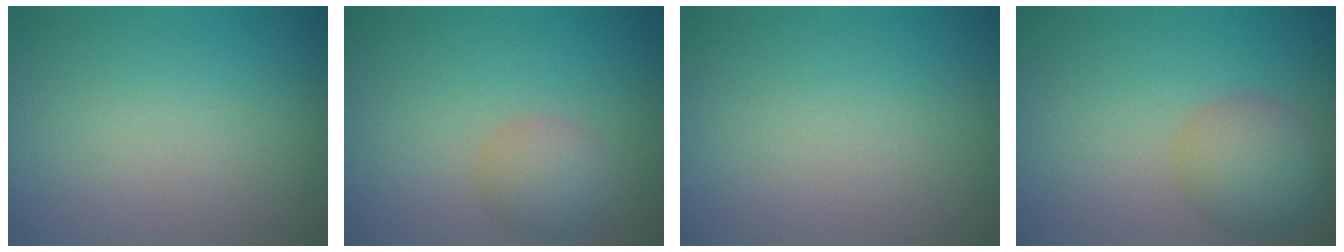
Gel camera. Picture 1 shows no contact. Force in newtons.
{"total": 2.7, "press": 2.7, "slide": 0.2}
{"total": 0.0}
{"total": 4.2, "press": 4.2, "slide": 0.2}